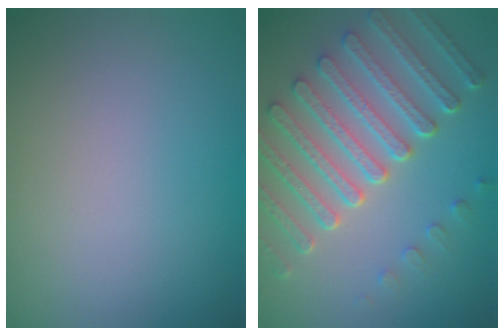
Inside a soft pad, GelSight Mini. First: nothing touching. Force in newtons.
{"total": 7.1, "press": 5.3, "slide": 4.7}